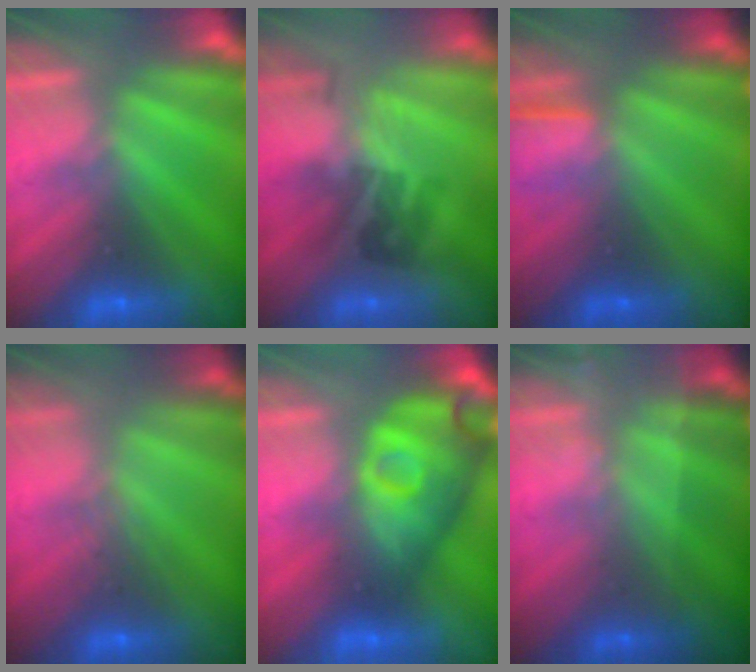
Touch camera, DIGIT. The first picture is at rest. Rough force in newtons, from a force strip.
{"total": 2.2}
{"total": 1.3}
{"total": 2.9}
{"total": 4.6}
{"total": 1.8}